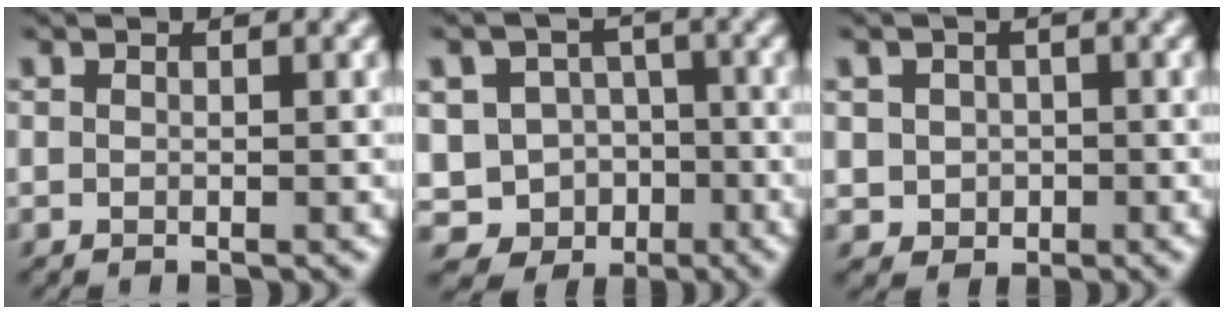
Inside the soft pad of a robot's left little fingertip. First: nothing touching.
{"total": 9.2, "force": [-4.3, 7.9, 1.8], "torque": [-0.020, 0.005, -0.084]}
{"total": 2.0, "force": [-0.1, 1.9, 0.6], "torque": [-0.003, 0.001, -0.001]}